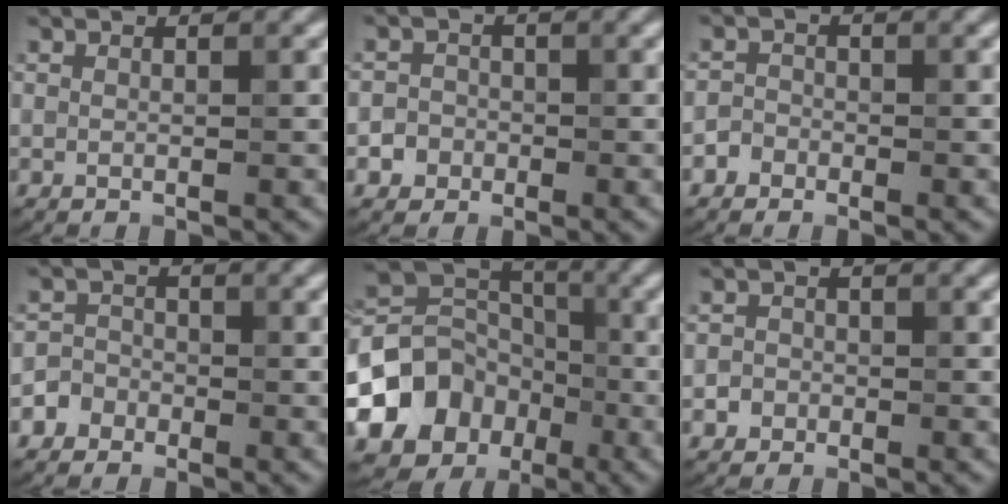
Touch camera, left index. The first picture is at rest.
{"total": 2.1, "force": [-0.8, 1.9, 0.2], "torque": [0.022, 0.003, -0.020]}
{"total": 1.3, "force": [-0.8, 1.0, 0.0], "torque": [0.013, 0.004, -0.020]}
{"total": 2.2, "force": [-1.3, 1.7, 0.1], "torque": [0.023, 0.004, -0.028]}
{"total": 9.5, "force": [-3.6, 7.9, 3.8], "torque": [-0.069, 0.003, -0.075]}
{"total": 1.4, "force": [-0.5, 1.3, 0.1], "torque": [0.017, 0.001, -0.013]}